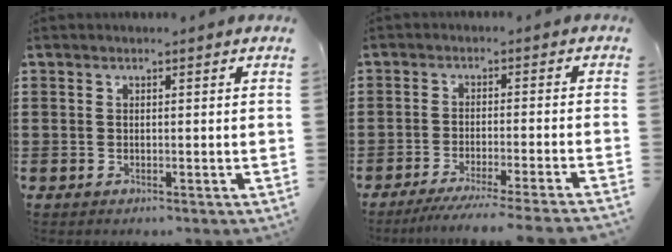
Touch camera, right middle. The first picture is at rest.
{"total": 4.1, "force": [-3.5, -0.6, 2.0], "torque": [-0.033, -0.011, -0.068]}